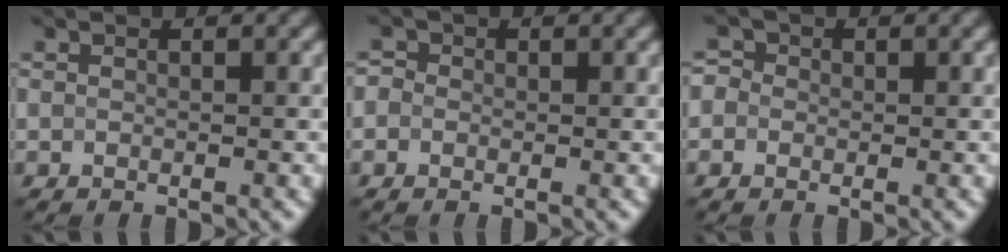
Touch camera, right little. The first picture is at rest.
{"total": 1.1, "force": [0.1, 1.0, 0.4], "torque": [-0.006, -0.001, -0.011]}
{"total": 1.8, "force": [0.4, 1.6, 0.7], "torque": [-0.001, 0.010, -0.016]}